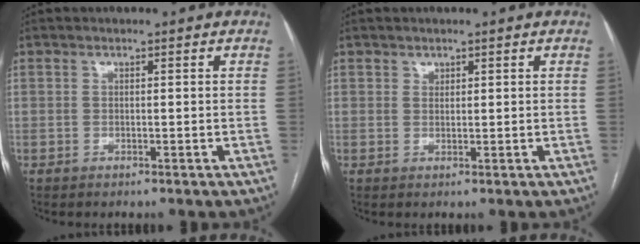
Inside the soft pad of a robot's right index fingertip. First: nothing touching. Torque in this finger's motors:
{"motor_torque": [-0.08, 0.02, 0.00, 0.00]}